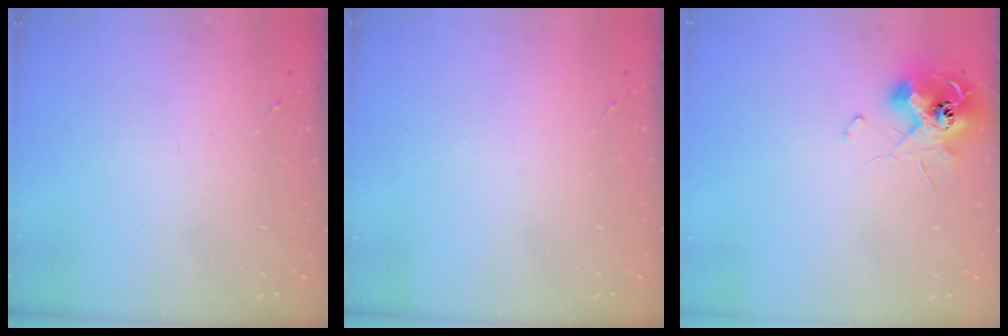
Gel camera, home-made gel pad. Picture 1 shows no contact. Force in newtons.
{"total": 0.0}
{"total": 11.2, "press": 11.2, "slide": 0.8}